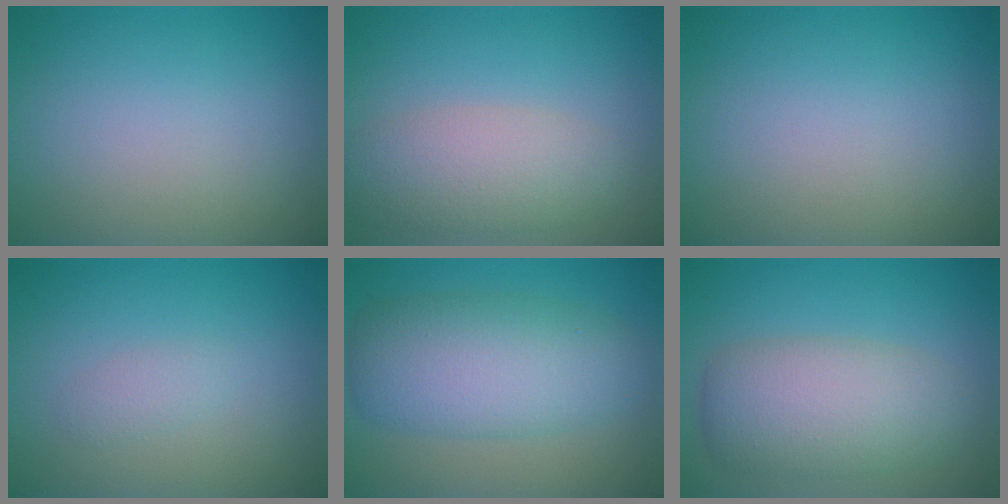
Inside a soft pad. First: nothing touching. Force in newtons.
{"total": 4.7, "press": 4.7, "slide": 0.2}
{"total": 0.0}
{"total": 1.2, "press": 1.2, "slide": 0.0}
{"total": 7.3, "press": 7.3, "slide": 0.2}
{"total": 6.2, "press": 6.2, "slide": 0.6}